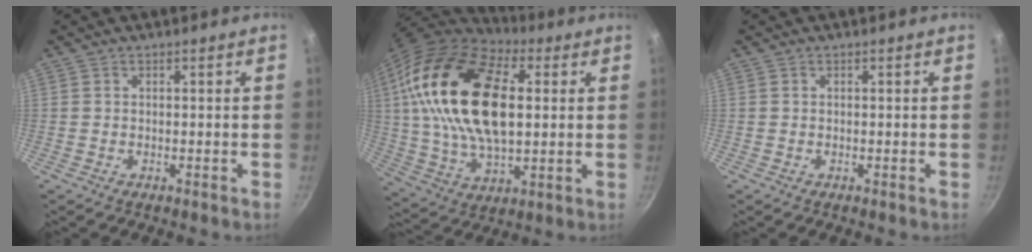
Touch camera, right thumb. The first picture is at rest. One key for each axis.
{"total": 25.8, "fx": 5.0, "fy": 14.5, "fz": 20.7, "tx": -0.365, "ty": -0.004, "tz": 0.084}
{"total": 0.0}